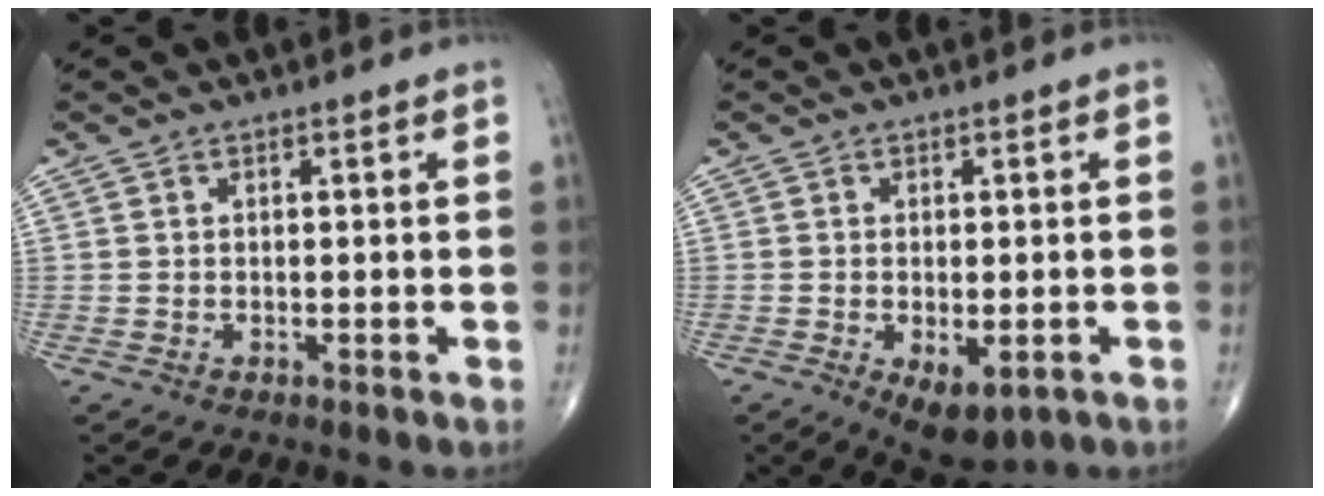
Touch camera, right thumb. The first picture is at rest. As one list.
[{"total": 6.9, "force": [-2.6, 3.3, 5.4], "torque": [-0.079, -0.006, -0.029]}]